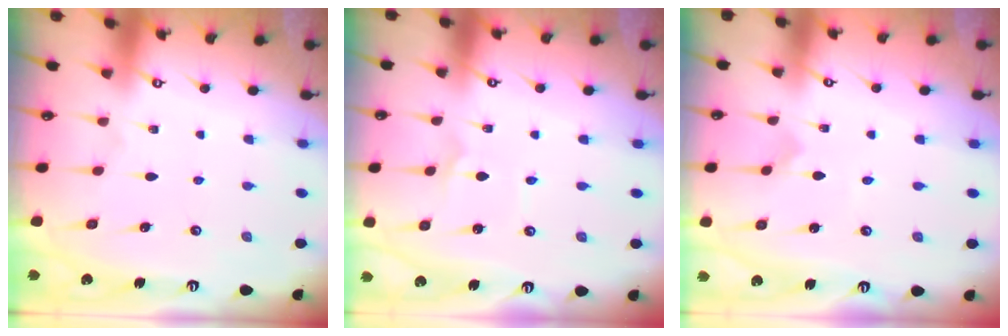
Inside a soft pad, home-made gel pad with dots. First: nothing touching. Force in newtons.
{"total": 1.1, "press": 1.1, "slide": 0.1}
{"total": 0.0}